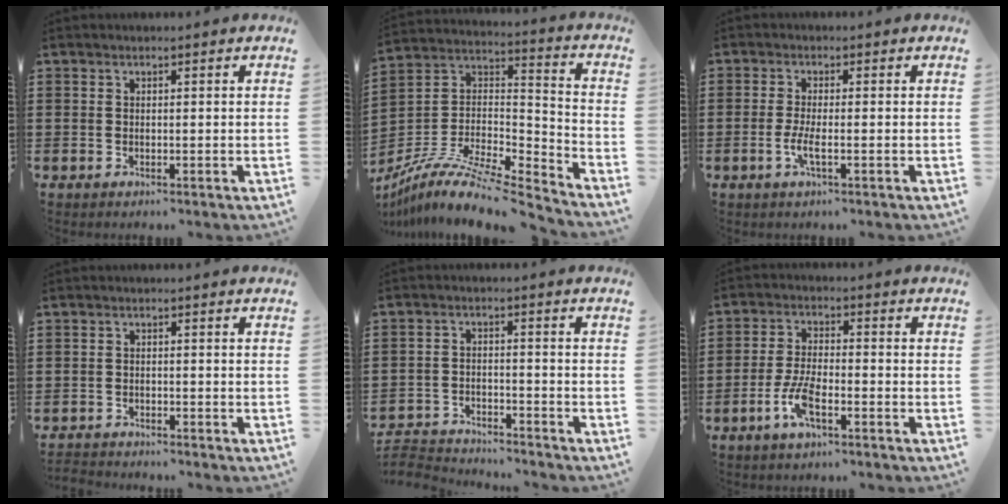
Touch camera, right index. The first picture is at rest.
{"total": 10.5, "force": [-8.2, 2.6, 5.9], "torque": [-0.116, 0.008, -0.161]}
{"total": 3.4, "force": [-1.1, 0.4, 3.2], "torque": [-0.071, -0.010, -0.024]}
{"total": 1.6, "force": [-1.6, 0.1, -0.2], "torque": [-0.002, 0.001, -0.036]}
{"total": 3.9, "force": [-3.9, 0.4, 0.1], "torque": [-0.023, -0.003, -0.088]}
{"total": 5.9, "force": [-2.9, 1.7, 4.8], "torque": [-0.120, -0.011, -0.061]}